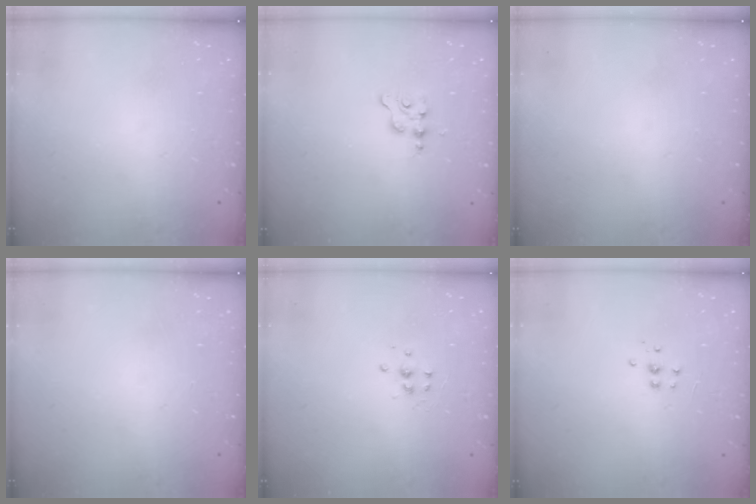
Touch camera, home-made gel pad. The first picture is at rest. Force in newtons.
{"total": 2.4, "press": 2.4, "slide": 0.2}
{"total": 0.0}
{"total": 0.0}
{"total": 4.7, "press": 4.7, "slide": 0.4}
{"total": 4.0, "press": 4.0, "slide": 0.4}